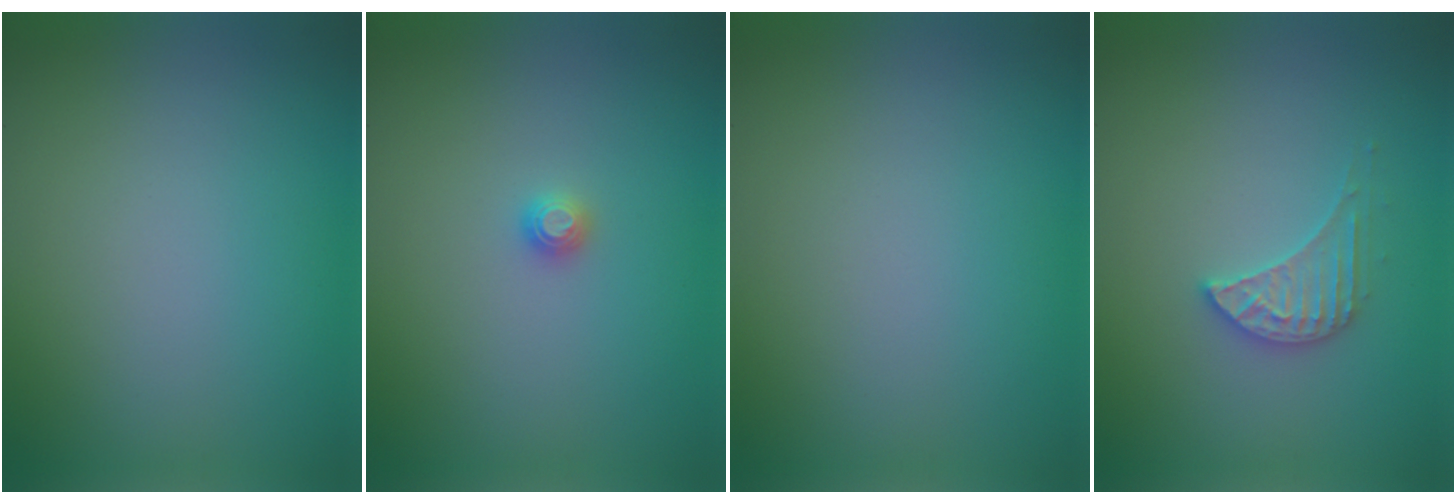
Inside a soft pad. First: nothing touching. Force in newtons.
{"total": 1.0, "press": 1.0, "slide": 0.1}
{"total": 0.0}
{"total": 2.6, "press": 2.6, "slide": 0.2}